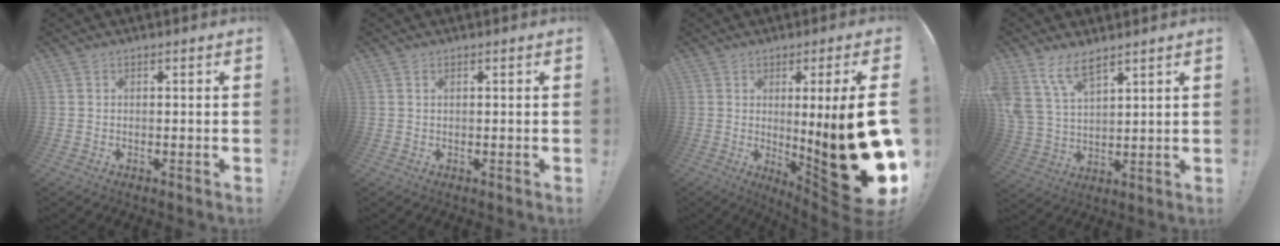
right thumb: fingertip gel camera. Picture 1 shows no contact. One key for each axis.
{"total": 0.5, "fx": 0.2, "fy": 0.2, "fz": 0.4, "tx": -0.001, "ty": -0.002, "tz": 0.003}
{"total": 24.4, "fx": -1.1, "fy": 2.8, "fz": 24.2, "tx": -0.332, "ty": -0.039, "tz": -0.001}
{"total": 10.6, "fx": 7.6, "fy": 4.7, "fz": 5.7, "tx": -0.121, "ty": -0.039, "tz": 0.148}